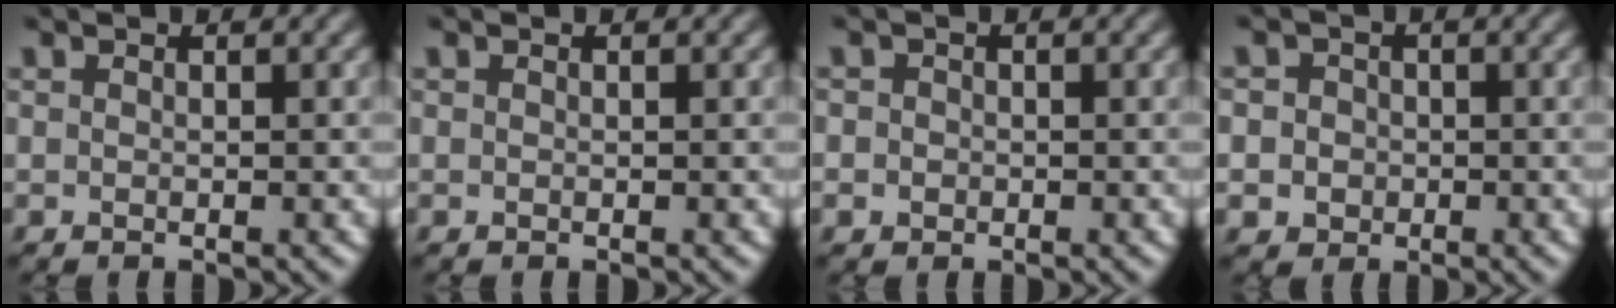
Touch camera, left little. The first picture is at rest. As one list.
[{"total": 0.0}, {"total": 1.3, "force": [0.0, 1.2, 0.4], "torque": [0.005, 0.000, -0.008]}, {"total": 3.6, "force": [0.1, 3.4, 1.3], "torque": [0.005, 0.023, -0.023]}]